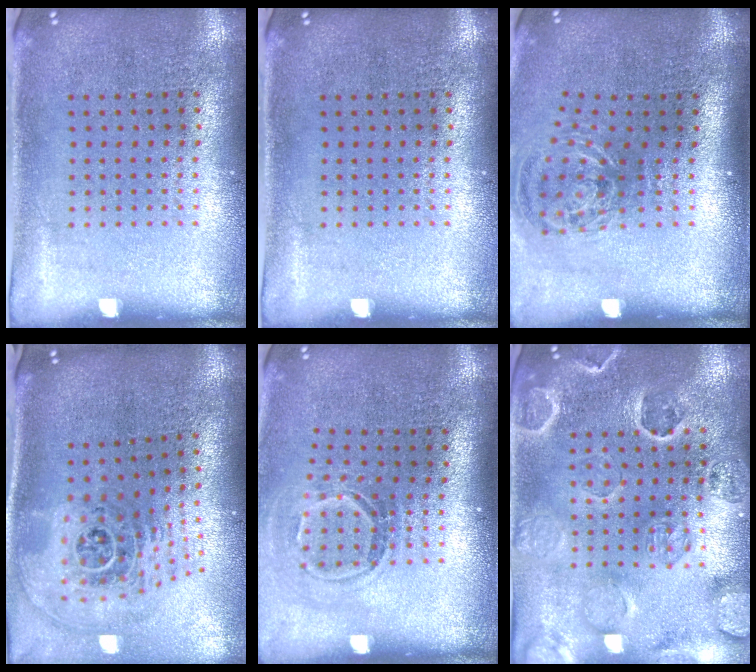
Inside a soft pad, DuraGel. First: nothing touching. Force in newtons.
{"total": 0.0}
{"total": 1.3, "press": 1.0, "slide": 0.9}
{"total": 2.7, "press": 1.9, "slide": 1.9}
{"total": 1.7, "press": 1.2, "slide": 1.2}
{"total": 2.8, "press": 2.7, "slide": 0.6}